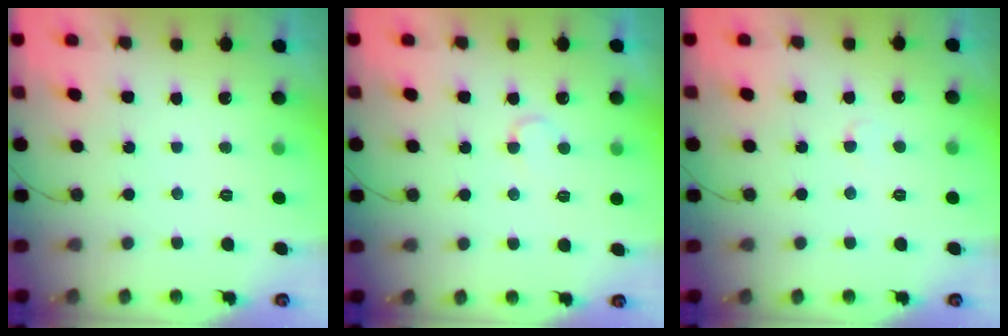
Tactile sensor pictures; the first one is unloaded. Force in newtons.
{"total": 4.3, "press": 4.2, "slide": 0.4}
{"total": 2.9, "press": 2.9, "slide": 0.2}